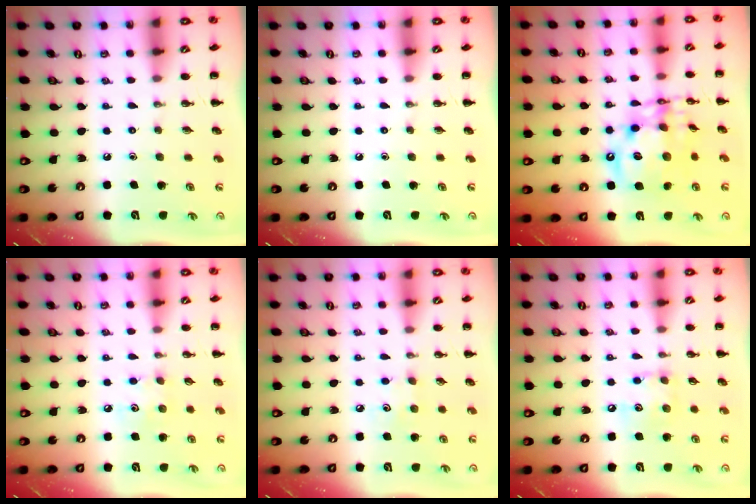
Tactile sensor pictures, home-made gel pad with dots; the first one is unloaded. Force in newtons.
{"total": 0.0}
{"total": 15.4, "press": 15.1, "slide": 3.1}
{"total": 4.5, "press": 4.4, "slide": 0.9}
{"total": 4.0, "press": 3.9, "slide": 0.9}
{"total": 7.3, "press": 7.3, "slide": 0.7}